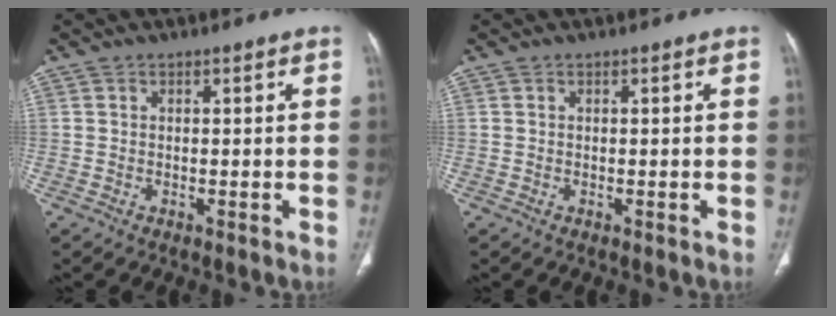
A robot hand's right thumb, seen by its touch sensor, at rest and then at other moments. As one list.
[{"total": 0.0}]